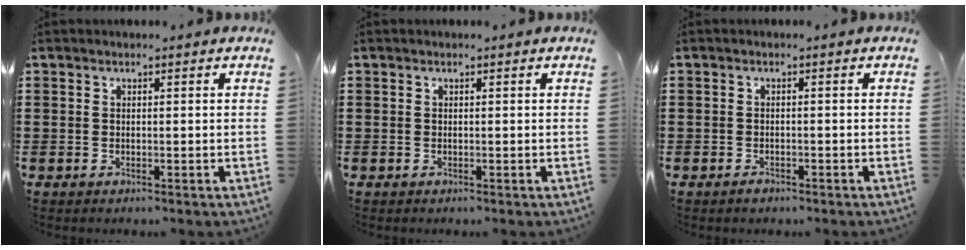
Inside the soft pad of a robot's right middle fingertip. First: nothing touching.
{"total": 0.0}
{"total": 1.1, "force": [-0.9, 0.6, 0.2], "torque": [-0.005, 0.001, -0.020]}